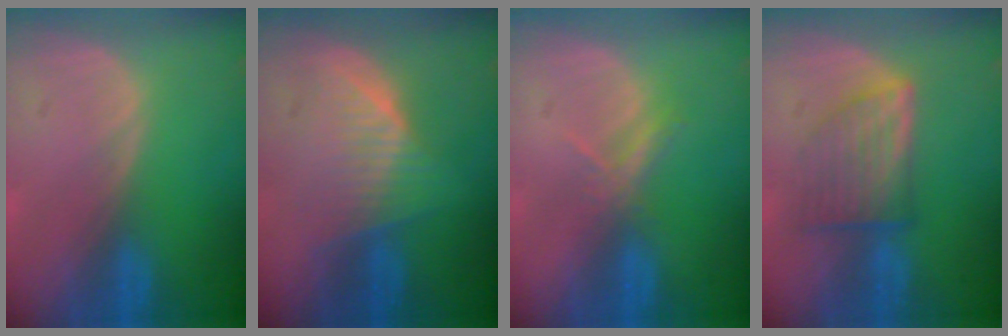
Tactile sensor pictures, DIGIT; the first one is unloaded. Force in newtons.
{"total": 6.4, "press": 6.2, "slide": 1.7}
{"total": 2.6, "press": 2.5, "slide": 0.9}
{"total": 7.1, "press": 6.4, "slide": 2.9}